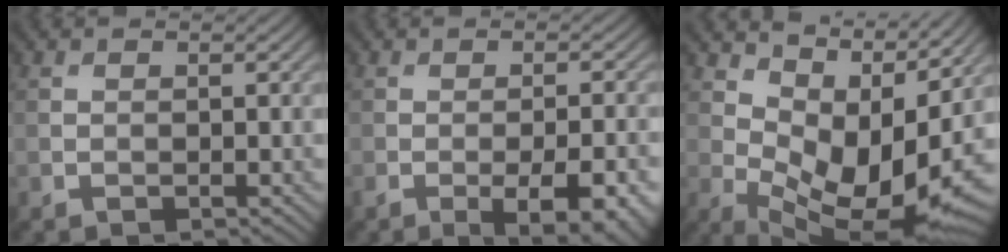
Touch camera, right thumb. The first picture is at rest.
{"total": 7.9, "force": [-3.6, 2.7, 6.5], "torque": [-0.094, -0.010, -0.038]}
{"total": 11.7, "force": [4.2, 6.2, 8.9], "torque": [-0.161, -0.017, 0.085]}